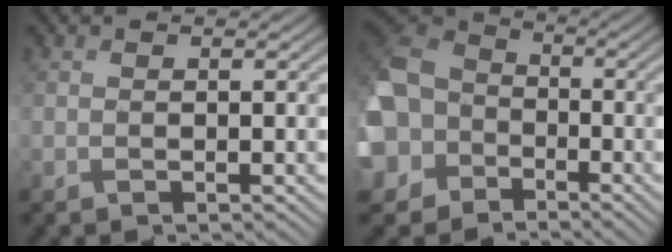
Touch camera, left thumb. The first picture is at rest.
{"total": 13.9, "force": [-4.1, 11.5, 6.6], "torque": [-0.219, -0.031, -0.095]}